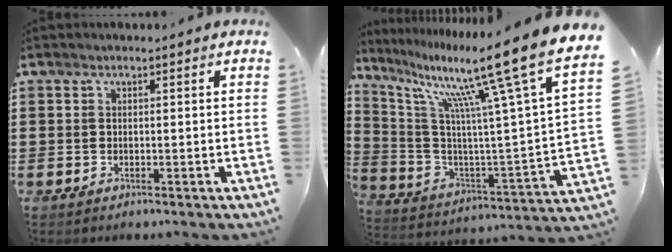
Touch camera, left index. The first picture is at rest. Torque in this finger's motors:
{"motor_torque": [0.29, -0.20, 1.05, 0.21]}